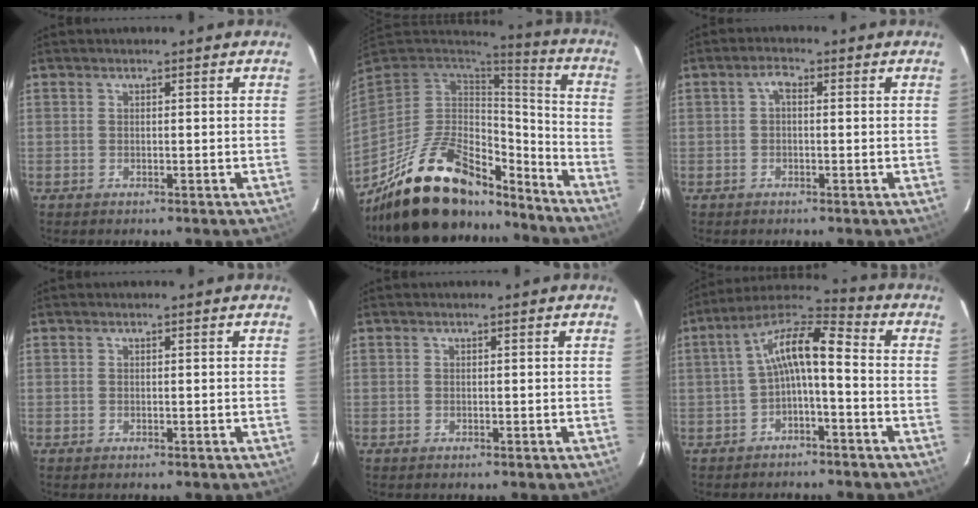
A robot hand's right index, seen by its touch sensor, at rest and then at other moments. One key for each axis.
{"total": 24.5, "fx": -18.3, "fy": 10.1, "fz": 12.8, "tx": -0.249, "ty": 0.006, "tz": -0.283}
{"total": 1.7, "fx": 0.0, "fy": 0.9, "fz": 1.4, "tx": -0.030, "ty": 0.010, "tz": -0.002}
{"total": 0.0}
{"total": 0.0}
{"total": 9.4, "fx": -1.8, "fy": 2.5, "fz": 8.9, "tx": -0.186, "ty": 0.025, "tz": -0.036}